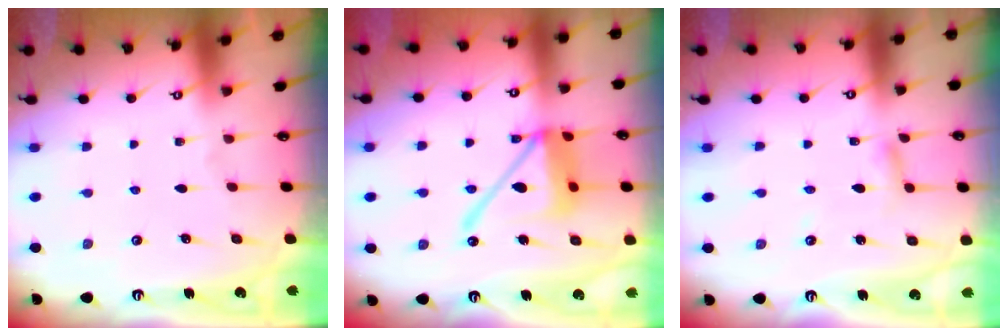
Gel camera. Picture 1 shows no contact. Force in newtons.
{"total": 15.7, "press": 15.6, "slide": 1.7}
{"total": 4.4, "press": 4.4, "slide": 0.3}